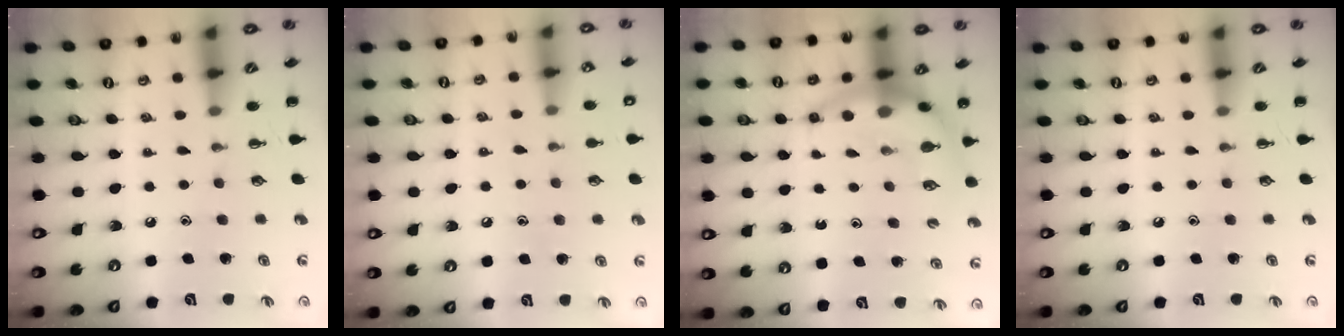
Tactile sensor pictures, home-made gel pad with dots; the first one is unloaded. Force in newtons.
{"total": 6.1, "press": 5.9, "slide": 1.7}
{"total": 9.6, "press": 9.3, "slide": 2.4}
{"total": 0.0}